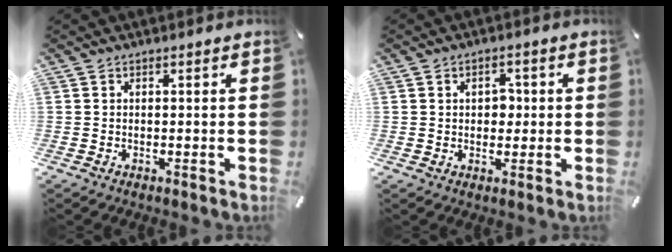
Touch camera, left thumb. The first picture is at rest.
{"total": 3.4, "force": [0.2, 2.6, 2.1], "torque": [-0.021, -0.002, -0.006]}